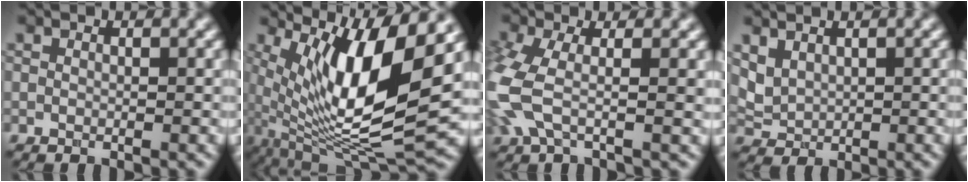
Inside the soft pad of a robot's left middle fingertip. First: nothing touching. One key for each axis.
{"total": 12.2, "fx": 3.0, "fy": 3.4, "fz": 11.4, "tx": -0.210, "ty": -0.006, "tz": 0.072}
{"total": 5.6, "fx": -1.2, "fy": 2.2, "fz": 5.0, "tx": -0.148, "ty": -0.005, "tz": -0.024}
{"total": 1.4, "fx": 1.1, "fy": 0.8, "fz": 0.5, "tx": -0.027, "ty": 0.002, "tz": 0.039}